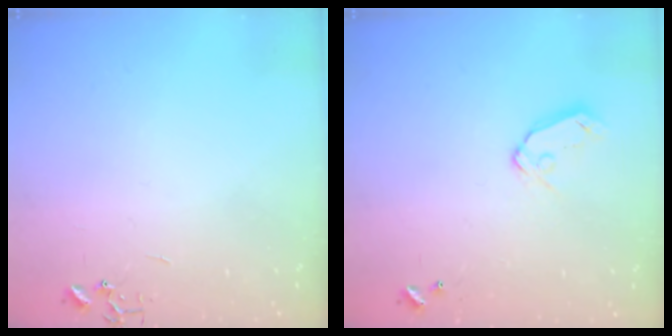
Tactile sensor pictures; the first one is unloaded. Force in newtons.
{"total": 7.1, "press": 7.1, "slide": 0.8}